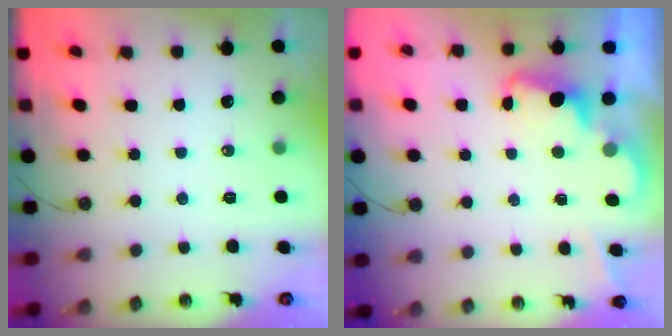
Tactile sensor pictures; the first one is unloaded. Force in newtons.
{"total": 2.4, "press": 2.4, "slide": 0.5}